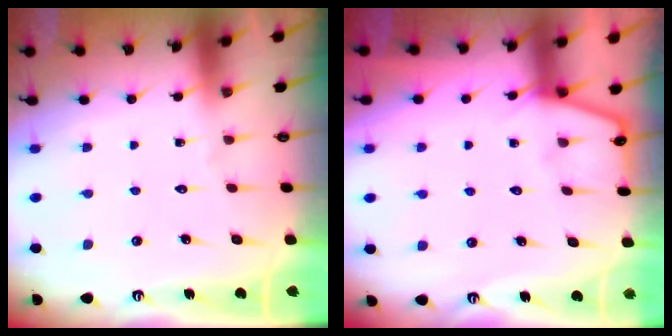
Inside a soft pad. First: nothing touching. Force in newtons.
{"total": 2.7, "press": 2.6, "slide": 0.4}